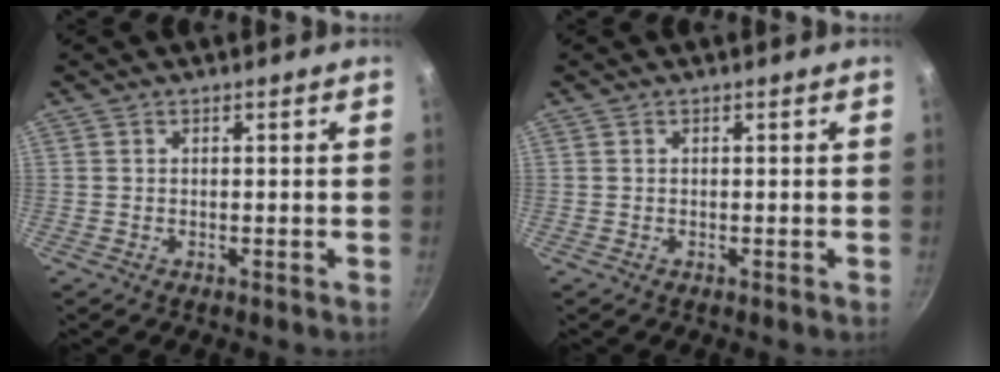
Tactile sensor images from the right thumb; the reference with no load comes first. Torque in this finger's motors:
{"motor_torque": [0.00, 0.00, -0.05, 0.05, 0.03]}